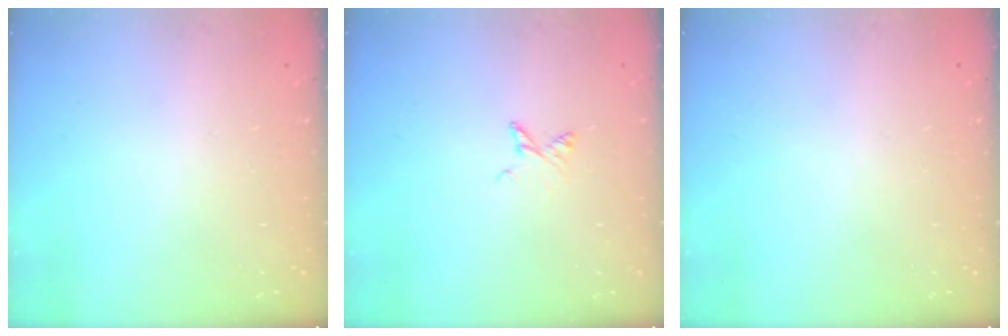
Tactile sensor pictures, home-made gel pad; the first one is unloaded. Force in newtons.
{"total": 3.6, "press": 3.5, "slide": 0.5}
{"total": 0.0}